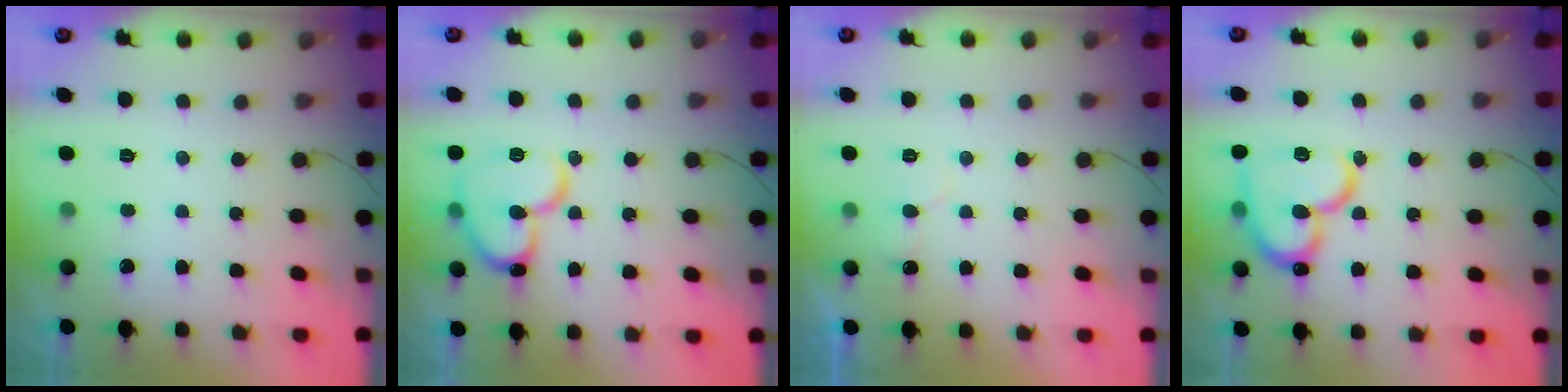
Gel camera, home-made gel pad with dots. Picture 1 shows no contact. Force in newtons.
{"total": 15.8, "press": 15.7, "slide": 1.4}
{"total": 5.4, "press": 5.4, "slide": 0.2}
{"total": 19.0, "press": 18.8, "slide": 2.4}